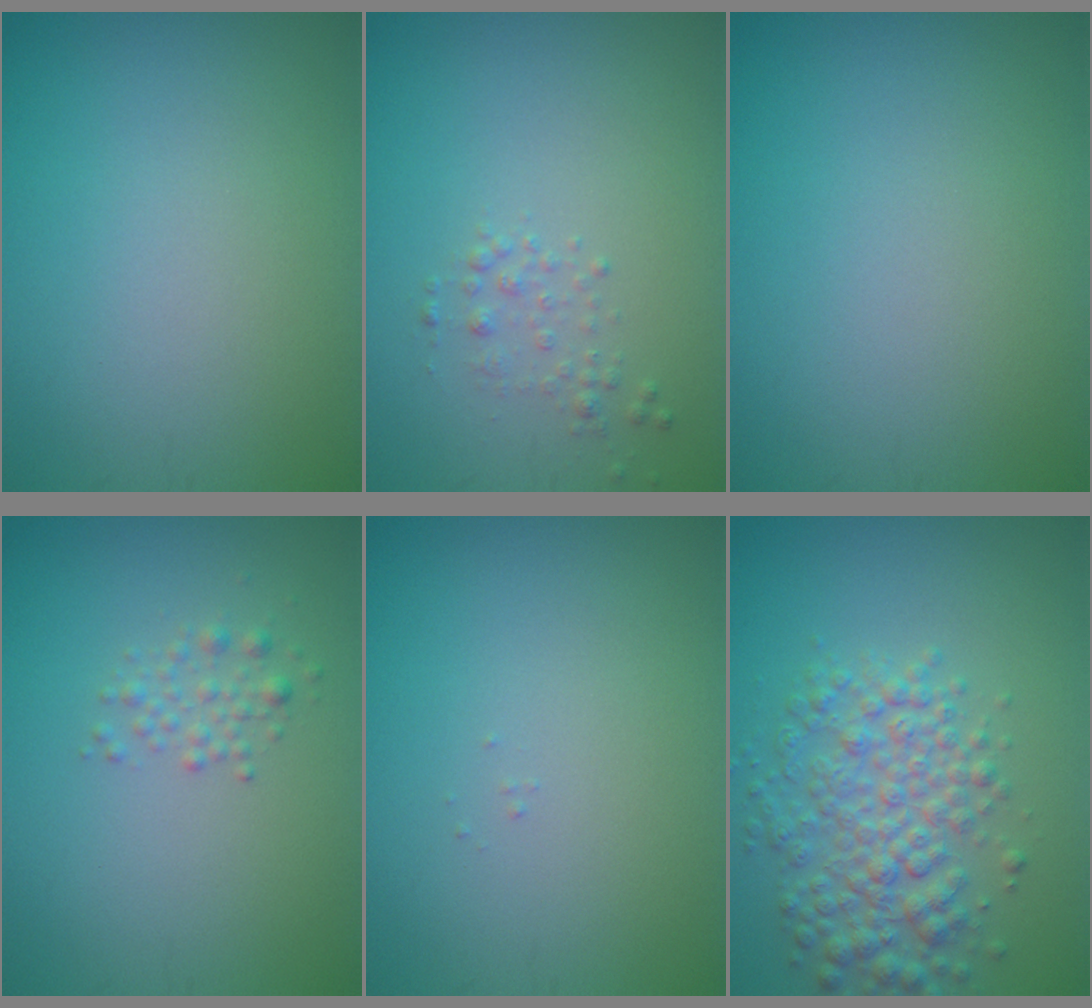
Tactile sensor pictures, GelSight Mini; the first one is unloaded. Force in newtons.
{"total": 1.0, "press": 1.0, "slide": 0.0}
{"total": 0.0}
{"total": 1.4, "press": 1.4, "slide": 0.0}
{"total": 0.0}
{"total": 5.1, "press": 5.1, "slide": 0.2}